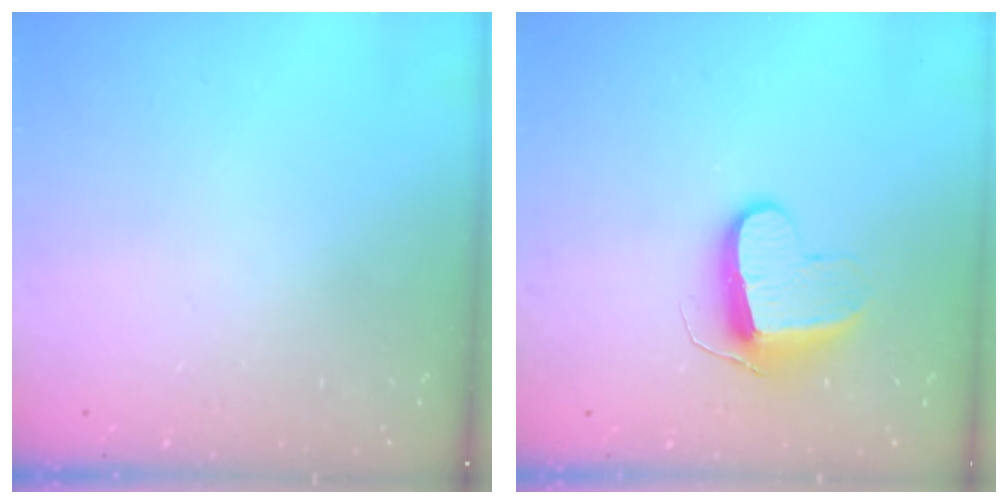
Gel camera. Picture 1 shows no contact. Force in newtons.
{"total": 10.1, "press": 10.1, "slide": 0.4}